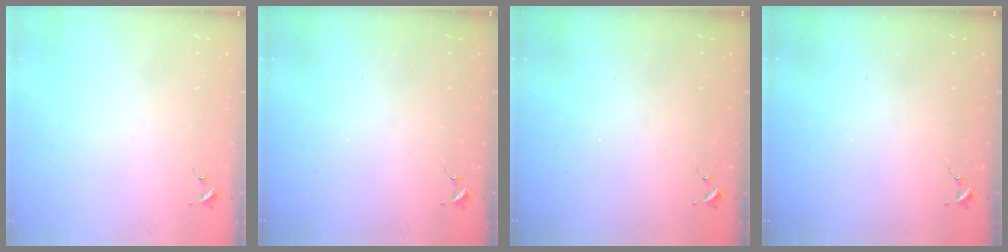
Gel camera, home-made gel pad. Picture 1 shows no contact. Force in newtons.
{"total": 0.0}
{"total": 0.0}
{"total": 0.0}